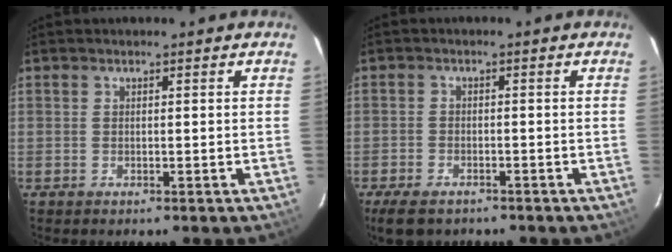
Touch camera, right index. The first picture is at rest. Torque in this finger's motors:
{"motor_torque": [0.17, -0.19, -0.08, -0.05]}